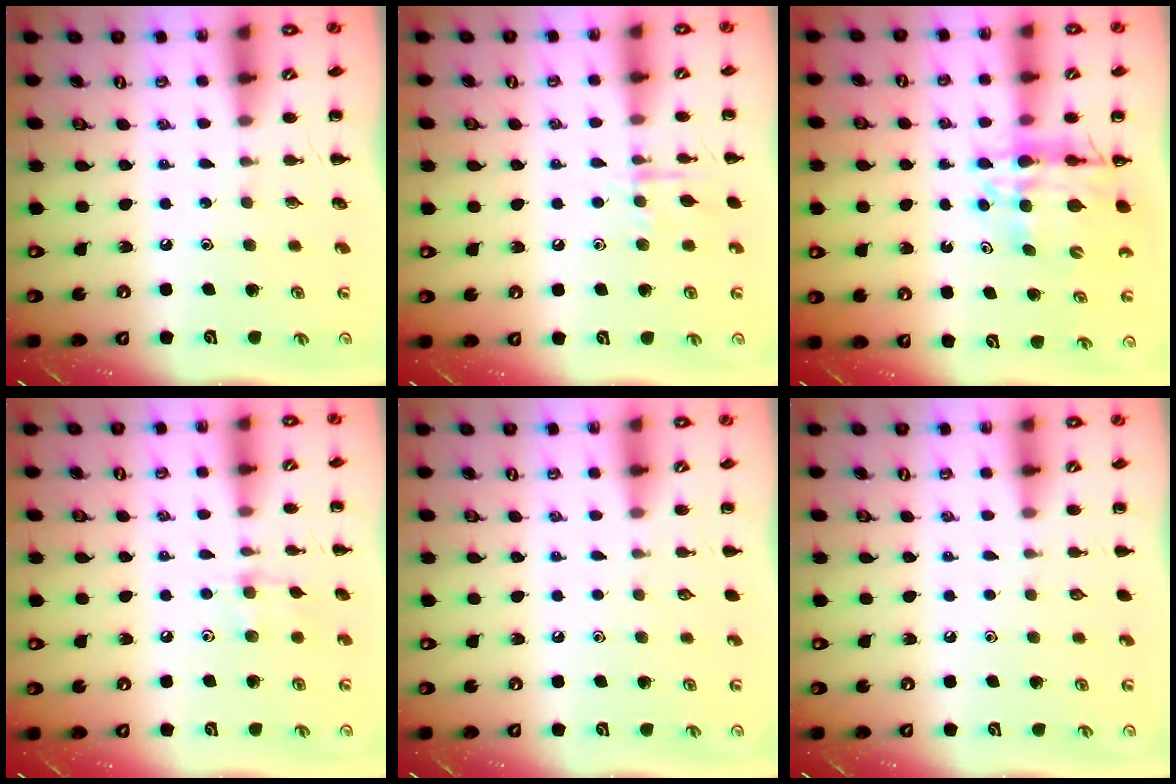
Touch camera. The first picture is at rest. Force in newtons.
{"total": 7.9, "press": 7.8, "slide": 0.8}
{"total": 12.4, "press": 11.7, "slide": 3.9}
{"total": 4.3, "press": 4.2, "slide": 1.2}
{"total": 0.0}
{"total": 0.0}